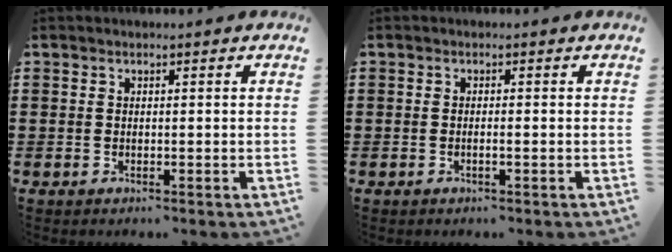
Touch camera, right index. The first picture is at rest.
{"total": 0.9, "force": [-0.4, -0.2, 0.7], "torque": [-0.012, -0.004, -0.007]}